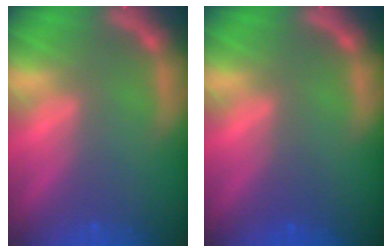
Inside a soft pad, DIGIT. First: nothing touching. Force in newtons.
{"total": 1.0}